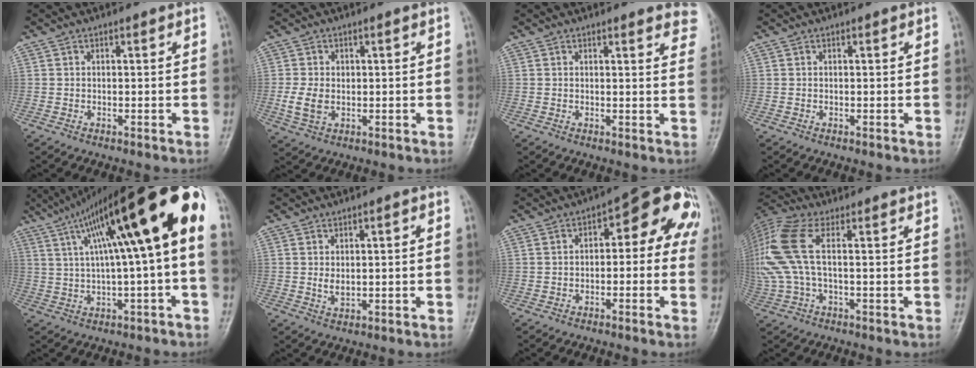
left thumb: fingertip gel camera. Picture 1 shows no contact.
{"total": 4.6, "force": [-0.3, 3.3, 3.2], "torque": [-0.064, 0.002, 0.001]}
{"total": 6.6, "force": [5.3, 1.9, 3.4], "torque": [-0.013, -0.019, 0.041]}
{"total": 0.0}
{"total": 22.9, "force": [5.5, 4.2, 21.9], "torque": [-0.344, 0.051, 0.083]}
{"total": 3.1, "force": [0.0, 1.5, 2.6], "torque": [-0.040, 0.006, 0.004]}
{"total": 12.2, "force": [1.5, 6.3, 10.4], "torque": [-0.081, 0.040, 0.004]}
{"total": 12.3, "force": [1.6, 4.8, 11.2], "torque": [-0.297, 0.031, 0.034]}